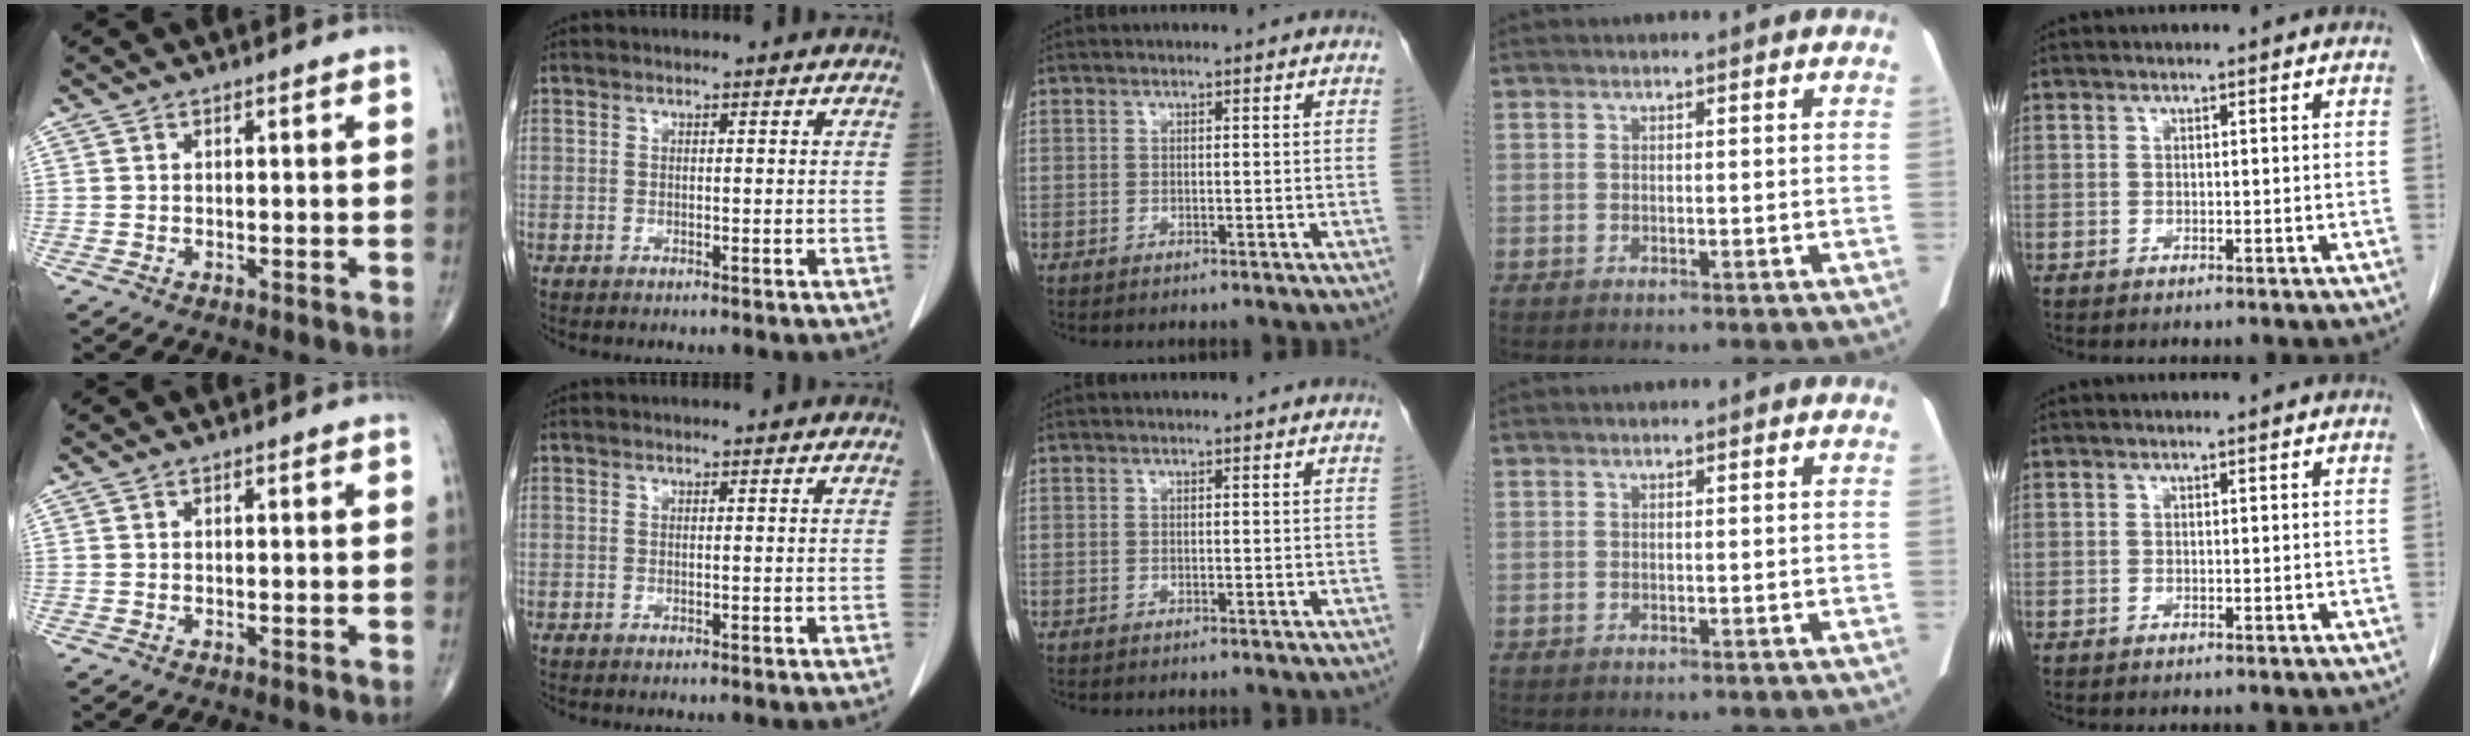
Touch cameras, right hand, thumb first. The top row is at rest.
{}